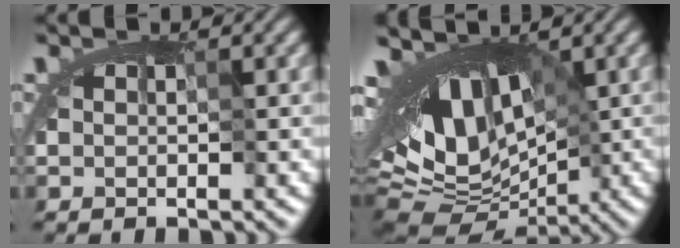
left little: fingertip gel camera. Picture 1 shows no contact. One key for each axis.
{"total": 10.0, "fx": 0.0, "fy": 5.5, "fz": 8.3, "tx": -0.105, "ty": 0.007, "tz": 0.011}